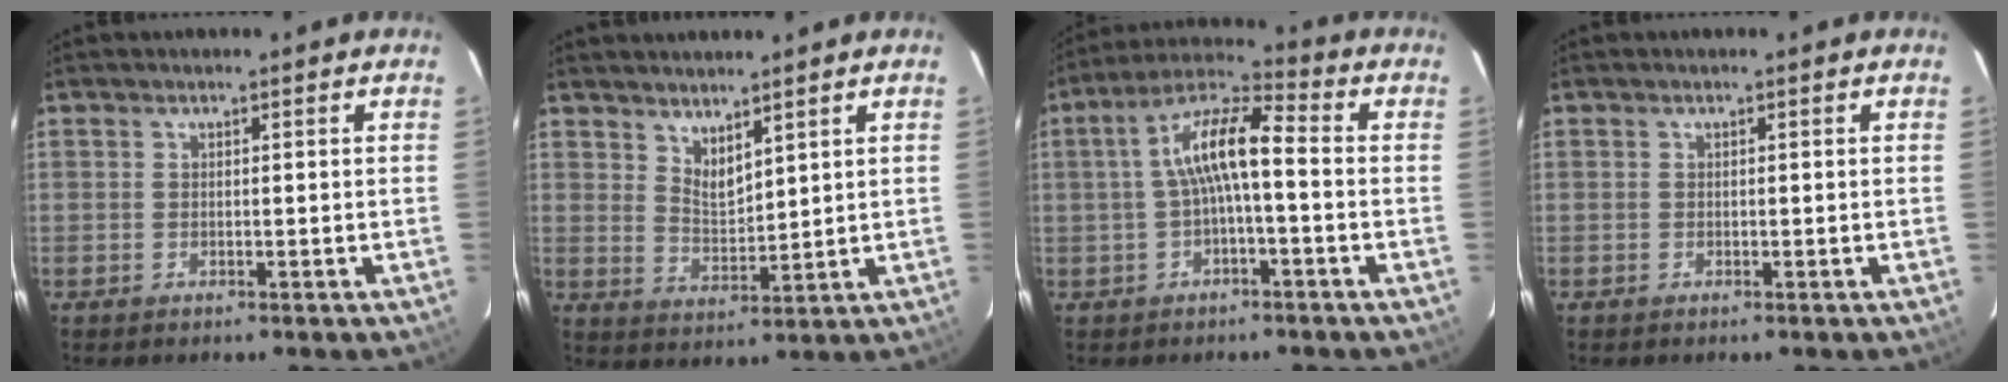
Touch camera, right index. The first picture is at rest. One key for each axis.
{"total": 4.8, "fx": 3.9, "fy": 1.6, "fz": 2.3, "tx": -0.037, "ty": -0.008, "tz": 0.073}
{"total": 9.5, "fx": -0.5, "fy": 2.5, "fz": 9.2, "tx": -0.180, "ty": 0.026, "tz": -0.010}
{"total": 0.0}